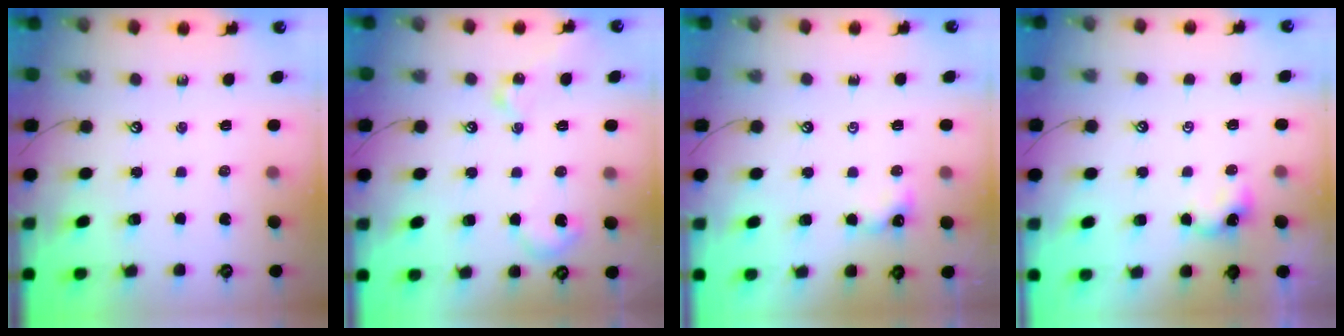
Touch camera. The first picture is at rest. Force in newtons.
{"total": 6.8, "press": 6.8, "slide": 0.6}
{"total": 0.9, "press": 0.8, "slide": 0.3}
{"total": 0.6, "press": 0.5, "slide": 0.3}